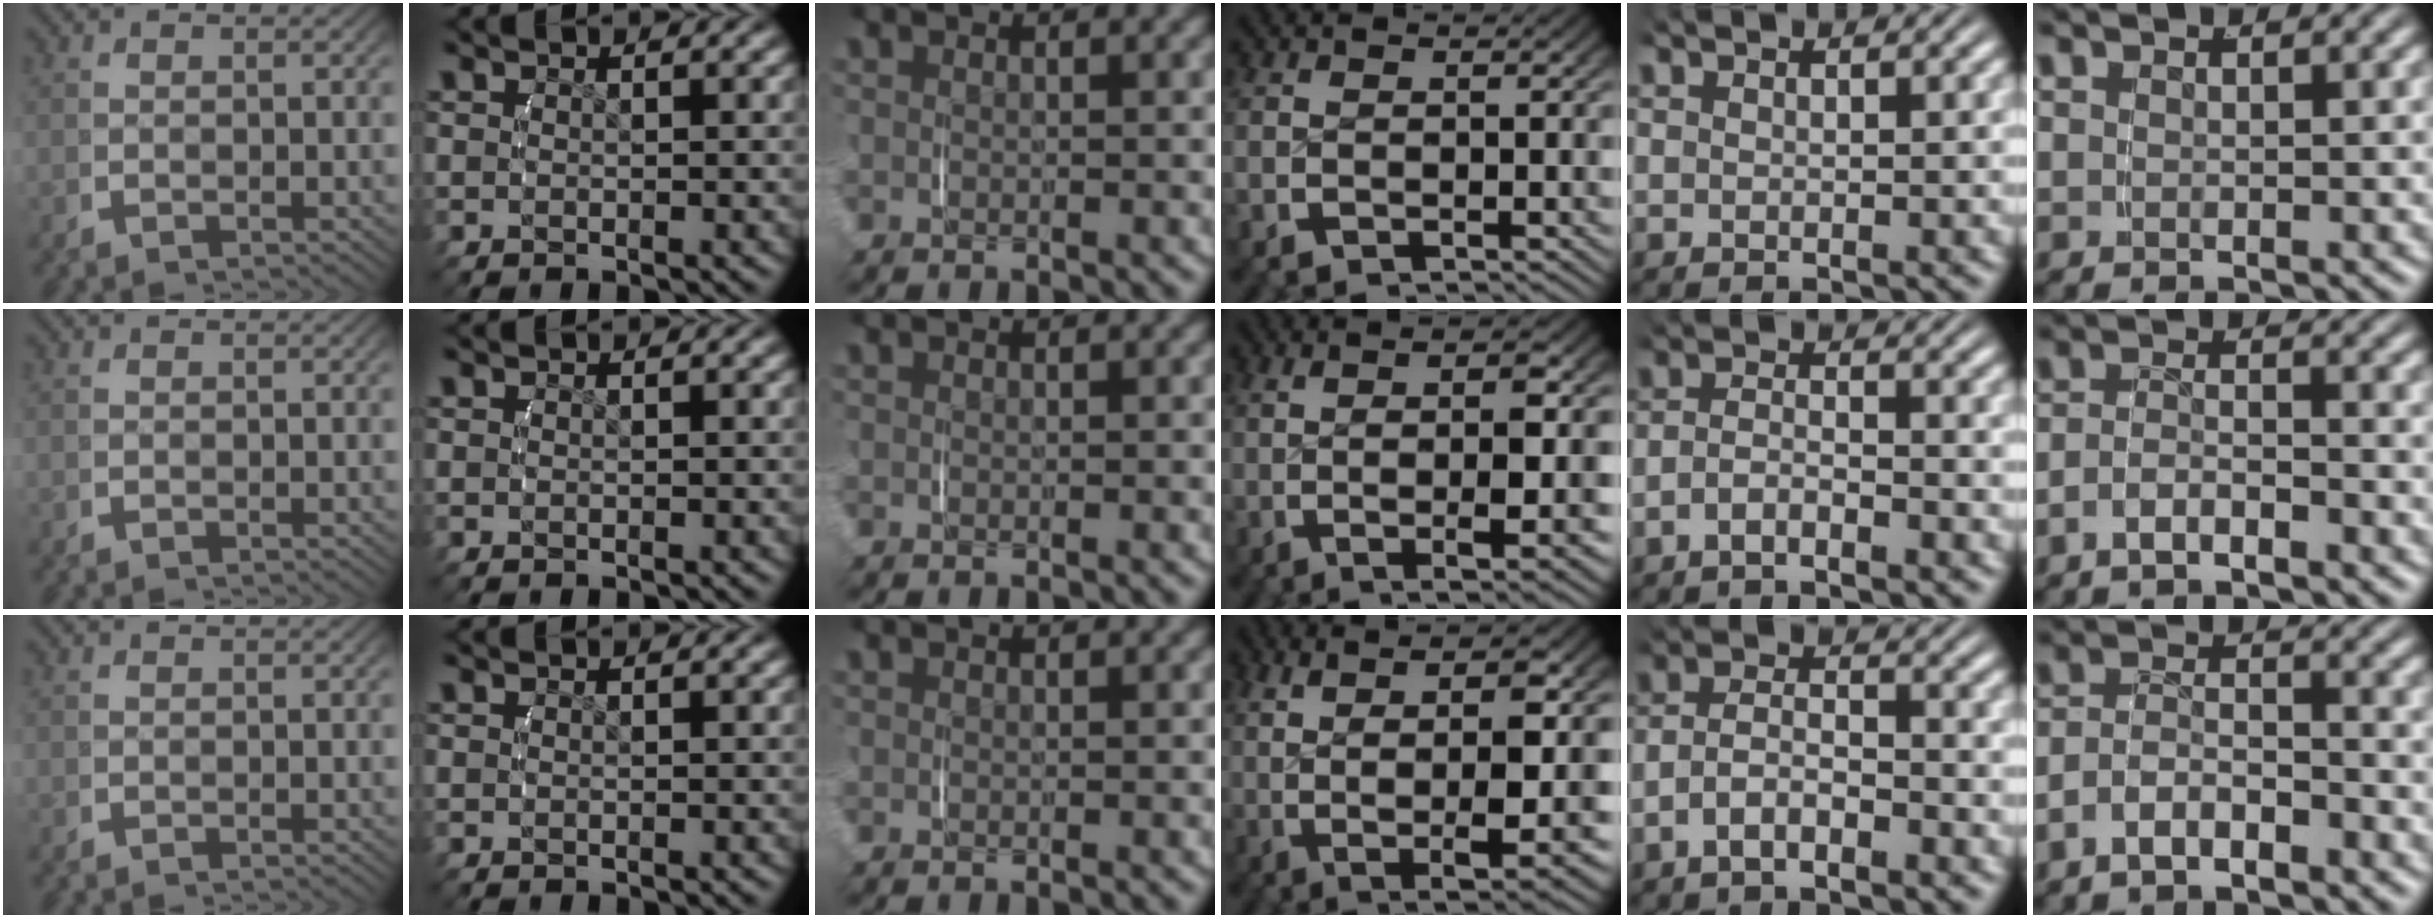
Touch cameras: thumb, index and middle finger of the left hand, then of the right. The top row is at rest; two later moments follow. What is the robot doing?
{"motion": "lift_and_place", "object": "scarf"}